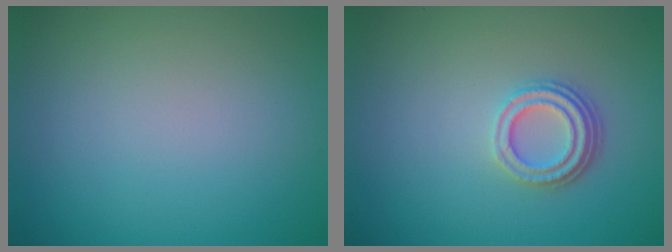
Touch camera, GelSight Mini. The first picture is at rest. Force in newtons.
{"total": 3.1, "press": 2.4, "slide": 2.0}